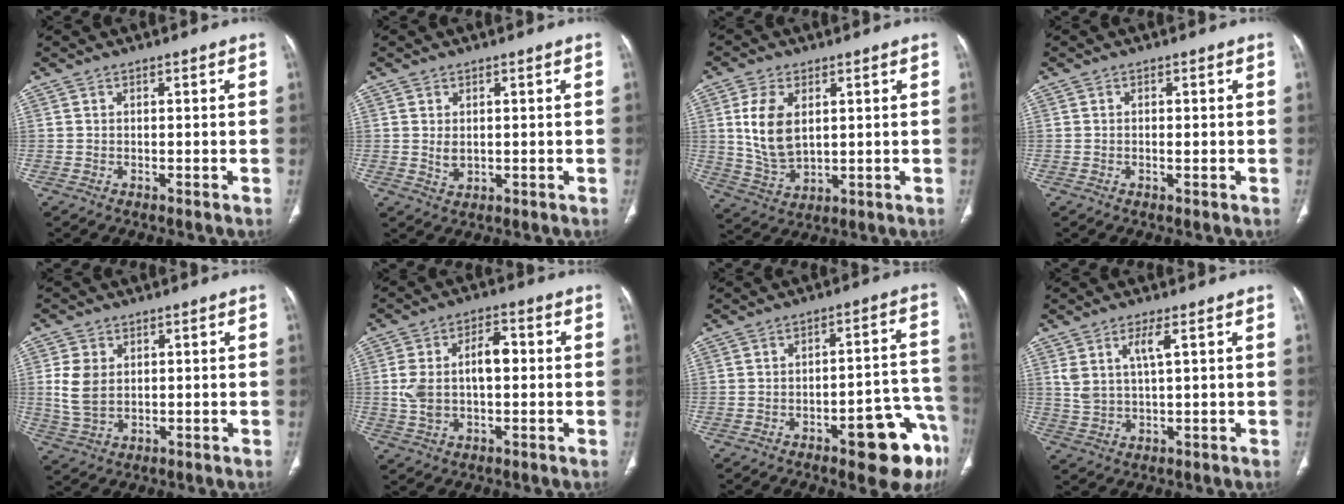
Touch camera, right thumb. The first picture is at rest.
{"total": 2.4, "force": [0.4, 1.7, 1.6], "torque": [-0.019, -0.006, 0.014]}
{"total": 10.1, "force": [2.3, 6.0, 7.8], "torque": [-0.145, -0.012, 0.056]}
{"total": 0.9, "force": [-0.2, 0.4, 0.8], "torque": [-0.017, -0.001, -0.003]}
{"total": 6.5, "force": [1.1, 4.7, 4.4], "torque": [-0.081, -0.002, 0.031]}
{"total": 10.2, "force": [0.4, 5.8, 8.4], "torque": [-0.154, 0.030, 0.009]}
{"total": 13.9, "force": [-7.3, 4.1, 11.1], "torque": [-0.085, 0.058, -0.084]}
{"total": 5.2, "force": [2.4, 1.5, 4.4], "torque": [-0.088, -0.010, 0.054]}